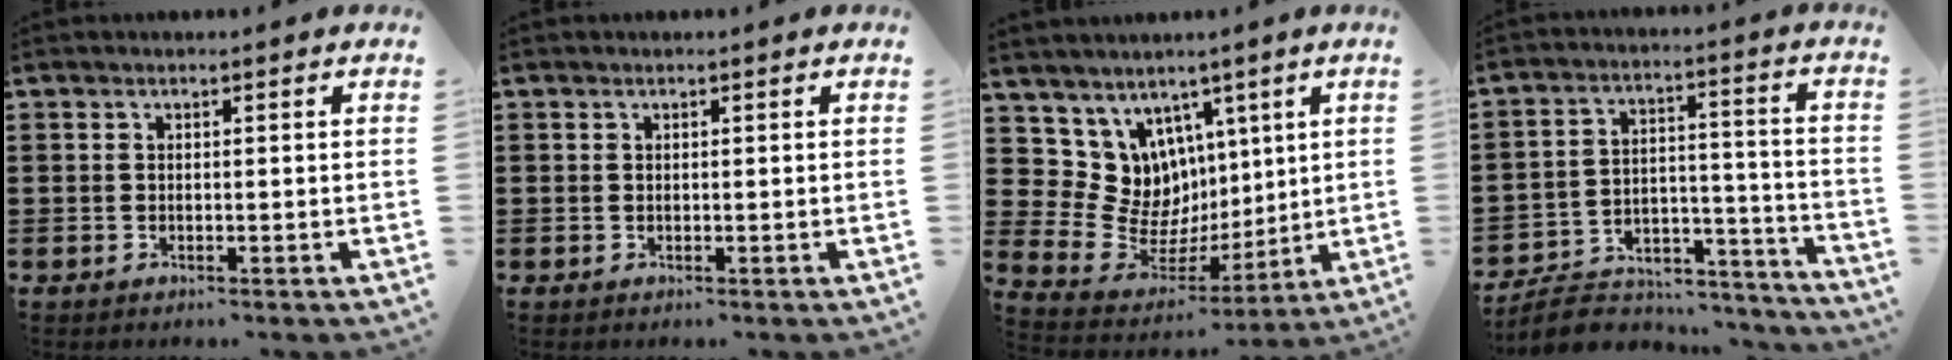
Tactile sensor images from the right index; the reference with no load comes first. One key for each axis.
{"total": 0.0}
{"total": 10.0, "fx": 3.1, "fy": 9.4, "fz": 1.2, "tx": -0.058, "ty": -0.051, "tz": 0.071}
{"total": 7.4, "fx": -6.6, "fy": 2.6, "fz": 2.0, "tx": -0.042, "ty": 0.014, "tz": -0.127}